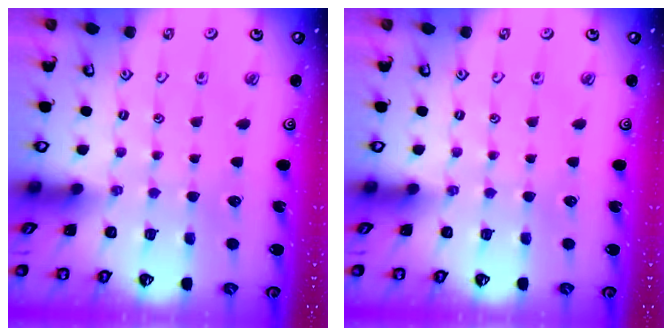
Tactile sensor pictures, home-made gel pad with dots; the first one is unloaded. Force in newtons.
{"total": 0.0}